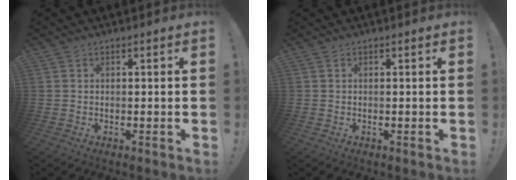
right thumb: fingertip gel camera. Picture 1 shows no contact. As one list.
[{"total": 0.0}]